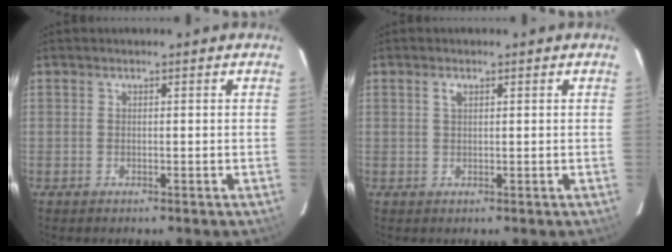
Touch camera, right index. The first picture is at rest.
{"total": 1.2, "force": [0.6, 0.6, 0.9], "torque": [-0.018, 0.004, 0.010]}